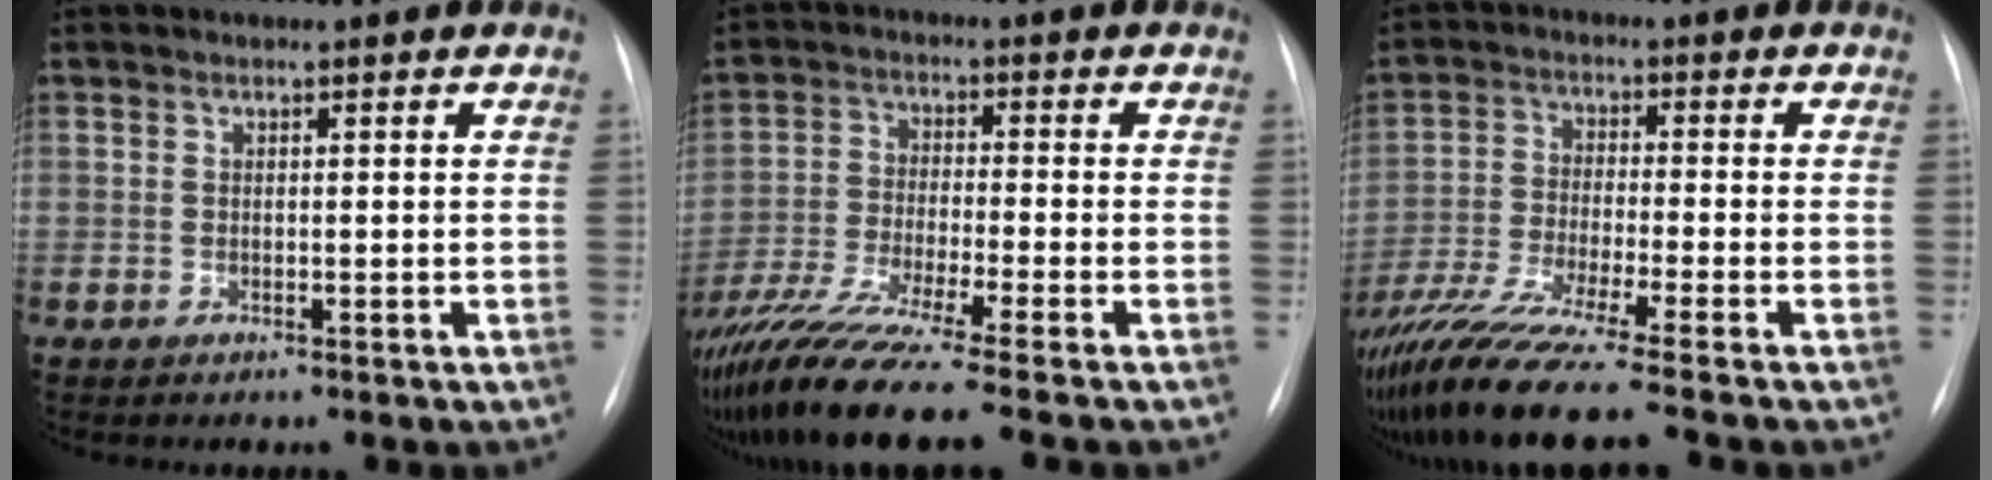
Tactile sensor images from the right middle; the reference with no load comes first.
{"total": 14.2, "force": [-11.5, -1.3, 8.3], "torque": [-0.165, -0.048, -0.197]}
{"total": 14.9, "force": [-12.1, -1.2, 8.6], "torque": [-0.171, -0.050, -0.209]}